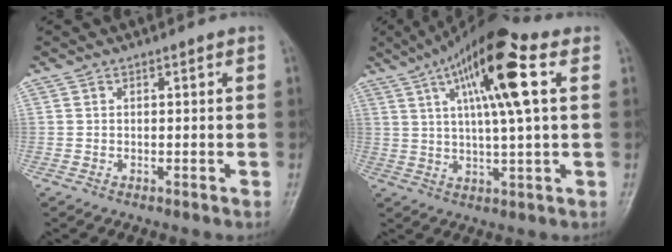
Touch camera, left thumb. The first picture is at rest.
{"total": 15.5, "force": [5.2, 3.2, 14.3], "torque": [-0.253, 0.009, 0.079]}